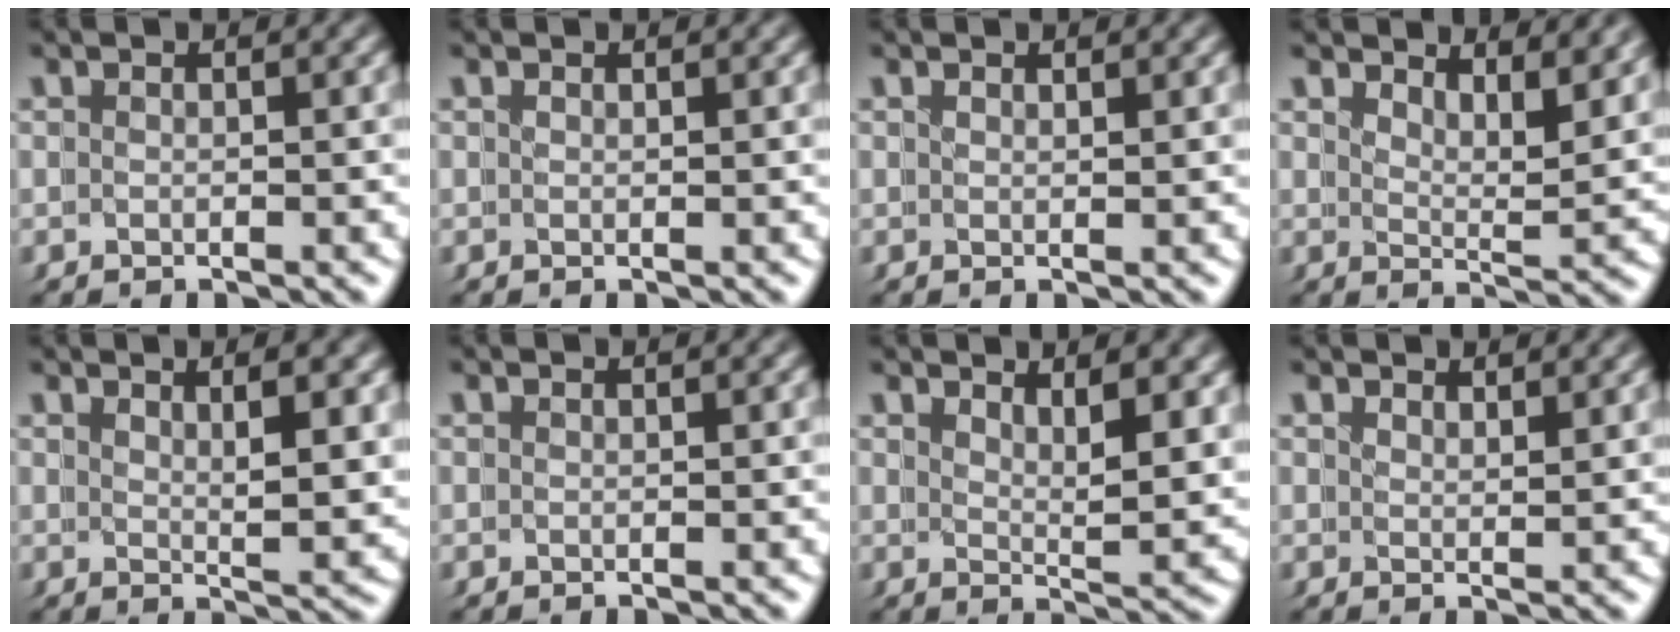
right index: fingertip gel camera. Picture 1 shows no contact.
{"total": 0.7, "force": [0.4, -0.2, -0.5], "torque": [0.005, -0.001, 0.007]}
{"total": 0.9, "force": [0.7, -0.3, -0.4], "torque": [0.003, -0.006, 0.016]}
{"total": 3.7, "force": [3.5, -0.5, 1.1], "torque": [-0.004, -0.012, 0.059]}
{"total": 2.3, "force": [1.5, -1.2, 1.3], "torque": [-0.011, -0.008, 0.032]}
{"total": 0.0}
{"total": 2.8, "force": [2.4, -0.9, 1.3], "torque": [-0.008, -0.015, 0.043]}
{"total": 2.0, "force": [1.7, -0.7, -0.8], "torque": [0.013, -0.010, 0.034]}